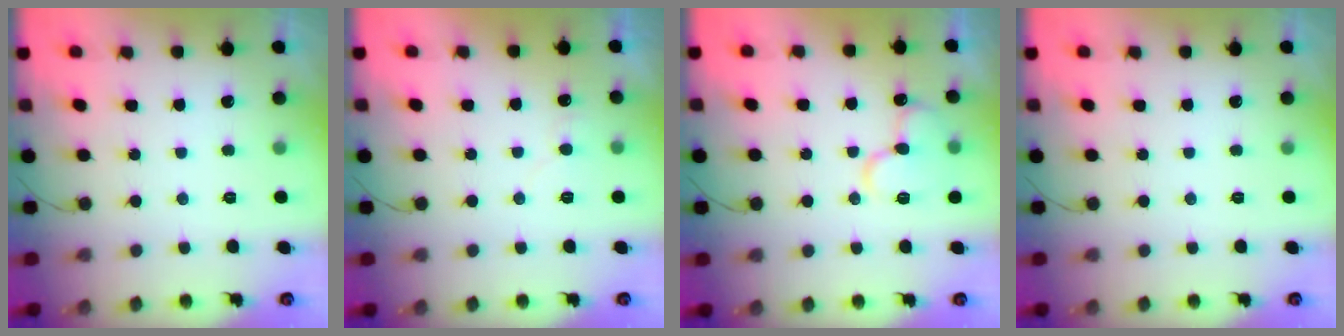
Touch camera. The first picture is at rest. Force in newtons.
{"total": 6.3, "press": 6.3, "slide": 0.5}
{"total": 12.8, "press": 12.7, "slide": 1.6}
{"total": 0.0}